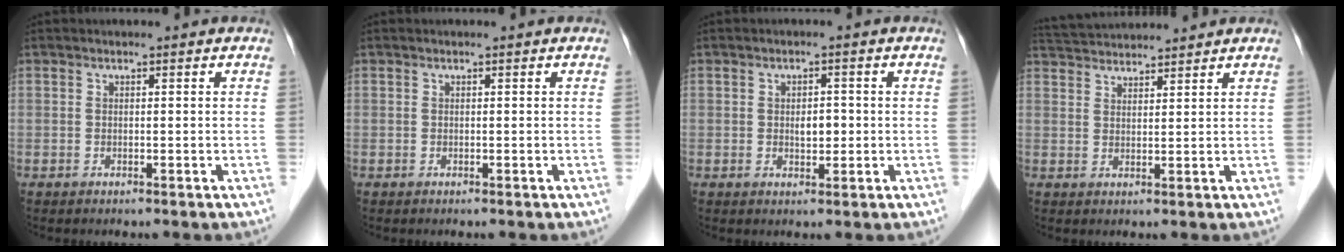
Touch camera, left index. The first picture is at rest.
{"total": 0.0}
{"total": 2.5, "force": [-0.3, 1.4, 2.0], "torque": [-0.033, -0.001, -0.002]}
{"total": 8.2, "force": [8.0, 0.6, 1.9], "torque": [-0.042, 0.038, 0.131]}